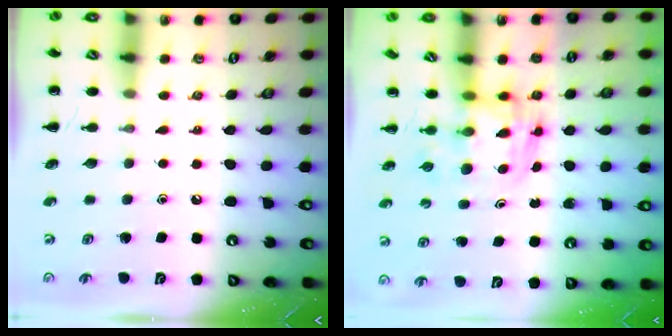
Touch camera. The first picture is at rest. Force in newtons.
{"total": 3.7, "press": 3.7, "slide": 0.6}